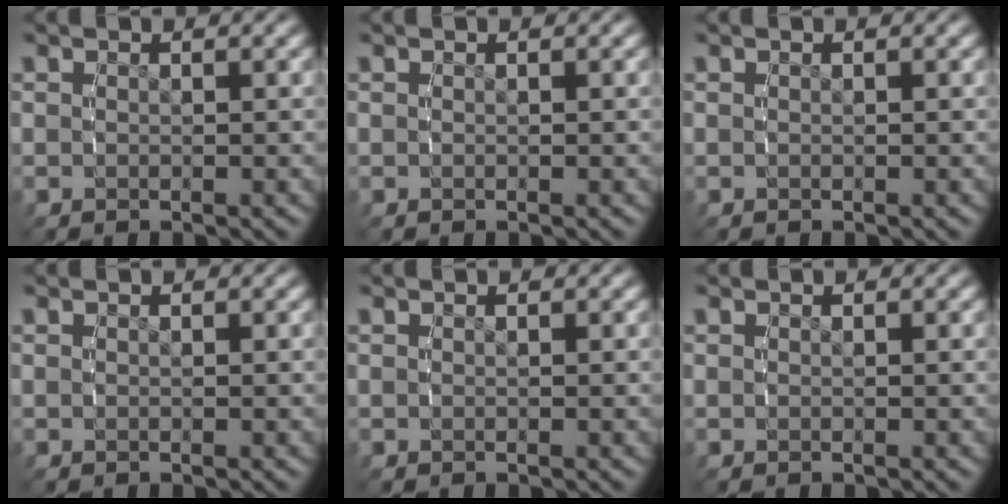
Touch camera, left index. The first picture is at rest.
{"total": 0.0}
{"total": 0.0}
{"total": 0.0}
{"total": 0.0}
{"total": 0.0}